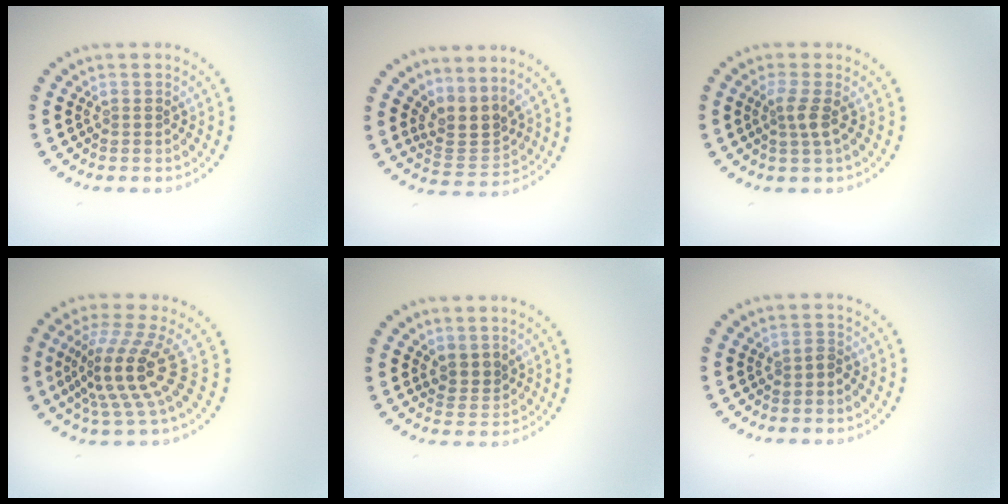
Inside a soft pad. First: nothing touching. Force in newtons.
{"total": 3.1, "press": 2.1, "slide": 2.2}
{"total": 1.9, "press": 1.4, "slide": 1.3}
{"total": 5.2, "press": 3.7, "slide": 3.7}
{"total": 1.9, "press": 1.5, "slide": 1.2}
{"total": 0.9, "press": 0.7, "slide": 0.5}